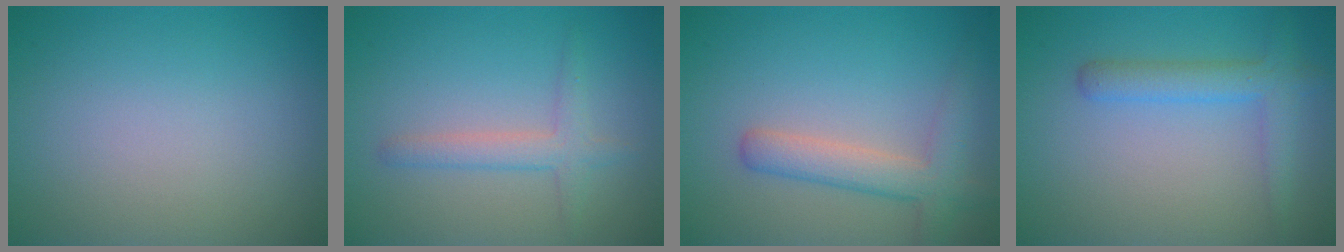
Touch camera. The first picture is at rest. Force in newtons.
{"total": 2.4, "press": 2.4, "slide": 0.0}
{"total": 3.6, "press": 3.6, "slide": 0.3}
{"total": 3.0, "press": 3.0, "slide": 0.2}